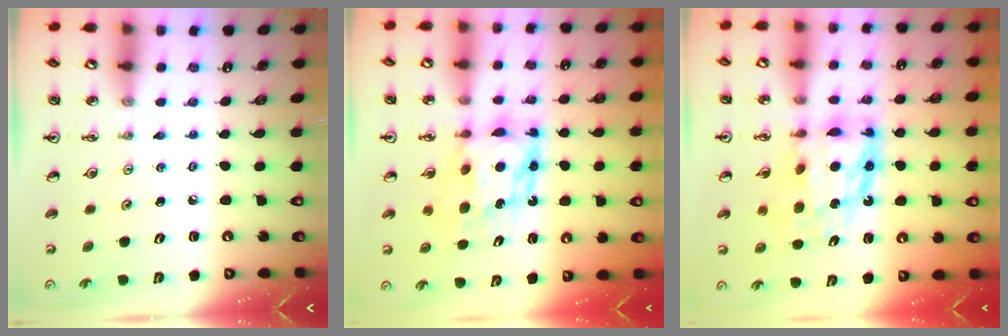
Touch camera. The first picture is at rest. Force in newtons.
{"total": 7.8, "press": 7.8, "slide": 0.7}
{"total": 11.7, "press": 11.6, "slide": 1.2}